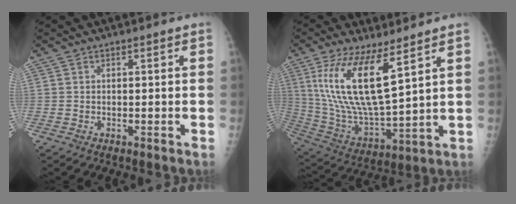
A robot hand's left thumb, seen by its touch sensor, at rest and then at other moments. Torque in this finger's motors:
{"motor_torque": [0.22, 1.13, 1.90, -0.86, 0.31]}